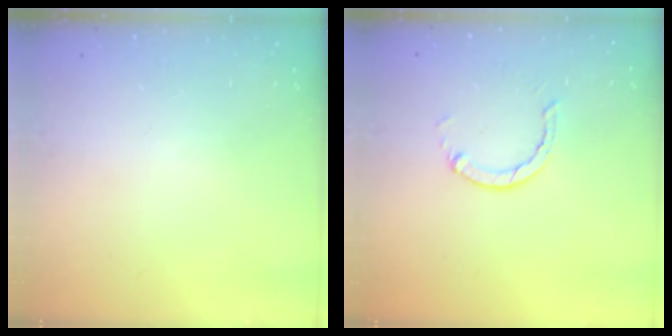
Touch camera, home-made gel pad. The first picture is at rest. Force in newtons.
{"total": 3.3, "press": 3.2, "slide": 0.4}